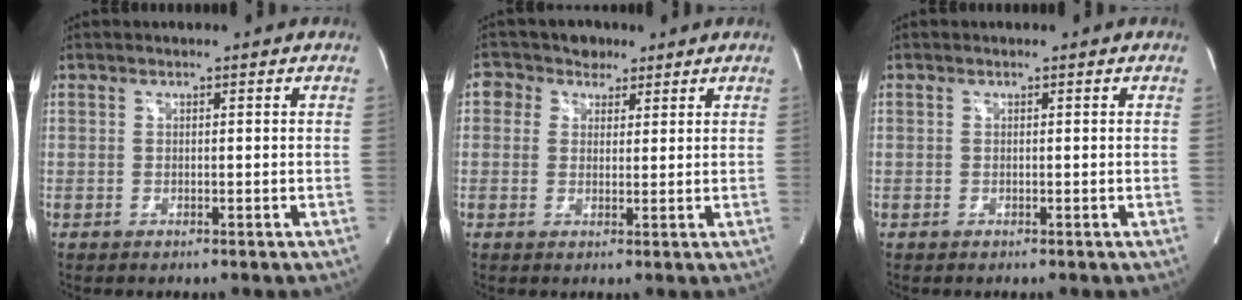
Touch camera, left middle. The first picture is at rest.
{"total": 4.4, "force": [2.4, 3.7, 0.8], "torque": [-0.018, 0.025, 0.041]}
{"total": 0.0}